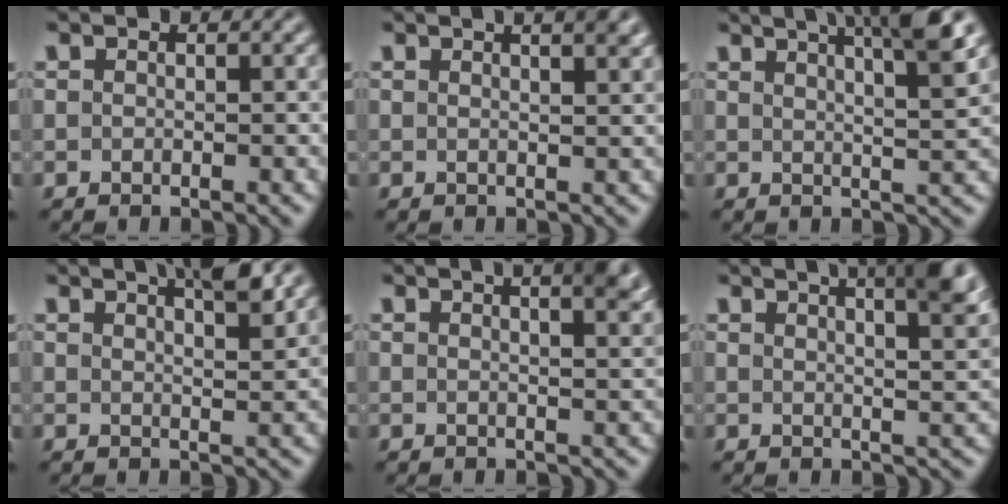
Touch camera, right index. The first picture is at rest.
{"total": 3.6, "force": [1.9, 0.3, 3.1], "torque": [-0.027, 0.005, 0.030]}
{"total": 8.0, "force": [5.0, 1.8, 5.9], "torque": [-0.064, 0.015, 0.071]}
{"total": 5.0, "force": [3.6, 0.4, 3.5], "torque": [-0.037, 0.004, 0.058]}
{"total": 7.5, "force": [3.9, 2.2, 6.0], "torque": [-0.055, 0.018, 0.052]}
{"total": 9.6, "force": [5.6, 3.0, 7.2], "torque": [-0.075, 0.014, 0.081]}